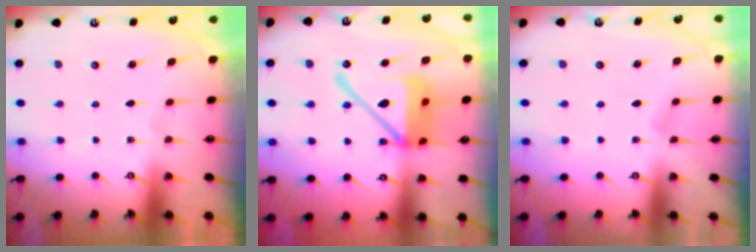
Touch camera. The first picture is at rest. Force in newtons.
{"total": 18.6, "press": 18.4, "slide": 2.5}
{"total": 3.5, "press": 3.5, "slide": 0.4}